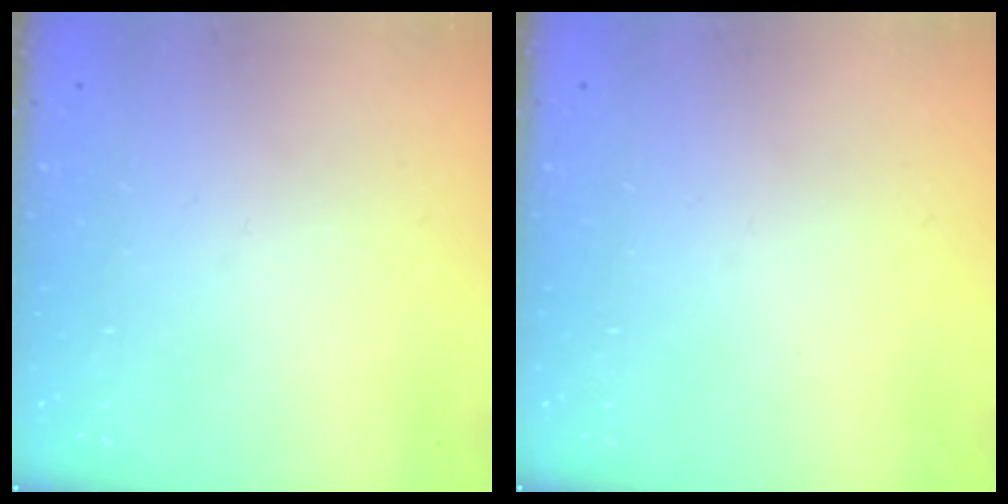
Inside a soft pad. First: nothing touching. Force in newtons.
{"total": 0.0}